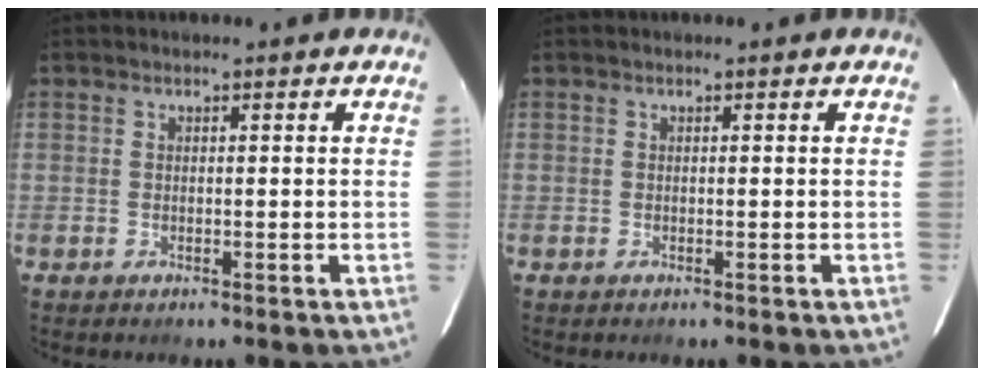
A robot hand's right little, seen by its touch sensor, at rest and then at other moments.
{"total": 0.0}